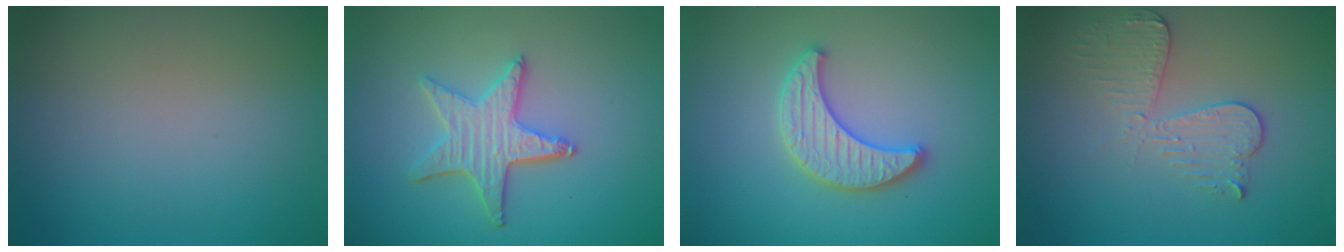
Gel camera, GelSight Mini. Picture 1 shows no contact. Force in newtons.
{"total": 4.2, "press": 3.7, "slide": 2.1}
{"total": 3.5, "press": 3.4, "slide": 0.6}
{"total": 3.4, "press": 3.0, "slide": 1.5}